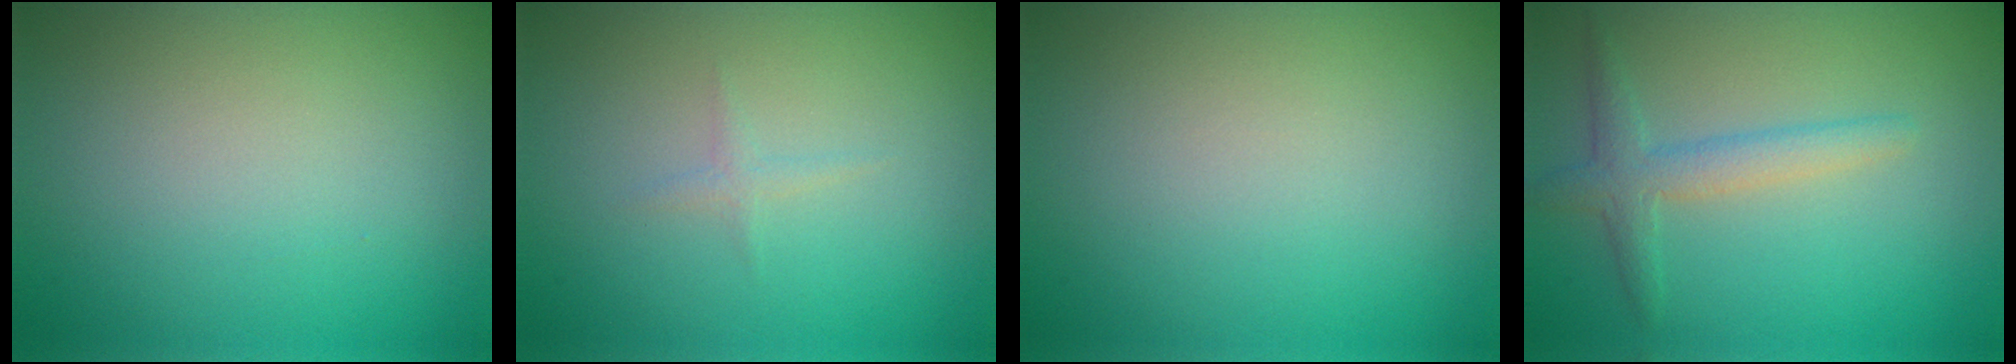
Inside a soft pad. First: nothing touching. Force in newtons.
{"total": 0.8, "press": 0.8, "slide": 0.1}
{"total": 0.0}
{"total": 2.3, "press": 2.3, "slide": 0.0}